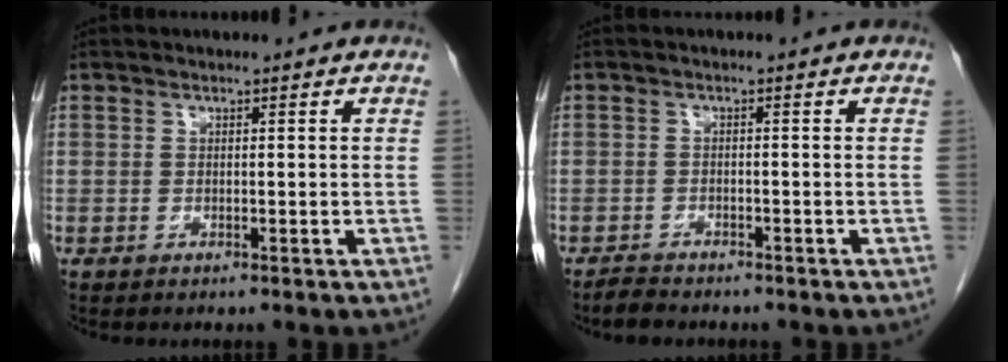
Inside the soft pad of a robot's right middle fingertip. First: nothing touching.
{"total": 2.6, "force": [-2.4, 0.8, 0.7], "torque": [-0.023, -0.007, -0.040]}